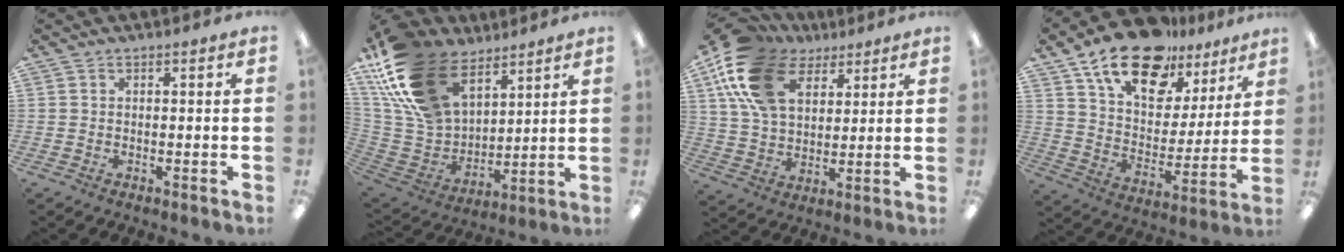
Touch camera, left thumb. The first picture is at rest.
{"total": 23.5, "force": [14.5, 13.3, 12.8], "torque": [-0.280, -0.064, 0.271]}
{"total": 19.6, "force": [9.6, 12.2, 12.0], "torque": [-0.256, -0.017, 0.178]}
{"total": 19.0, "force": [13.5, 9.5, 9.4], "torque": [-0.167, -0.079, 0.238]}